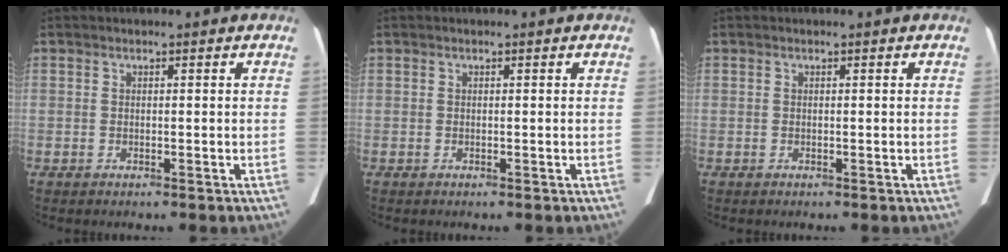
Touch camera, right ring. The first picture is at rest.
{"total": 0.0}
{"total": 0.0}